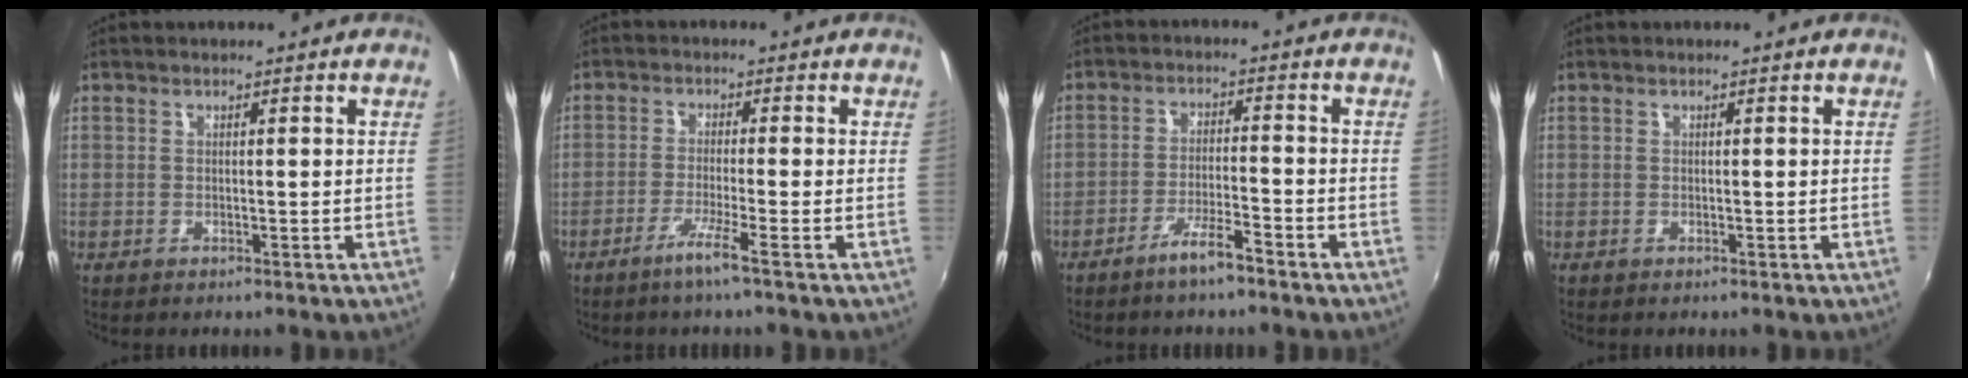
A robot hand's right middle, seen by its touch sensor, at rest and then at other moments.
{"total": 3.9, "force": [-2.5, -1.1, 2.8], "torque": [-0.066, -0.007, -0.051]}
{"total": 5.1, "force": [-4.0, 0.3, 3.2], "torque": [-0.074, -0.001, -0.070]}
{"total": 0.0}